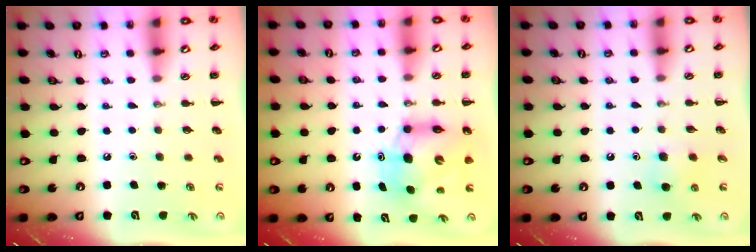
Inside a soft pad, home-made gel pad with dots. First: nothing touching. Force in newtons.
{"total": 9.1, "press": 8.8, "slide": 2.2}
{"total": 5.5, "press": 5.2, "slide": 1.7}